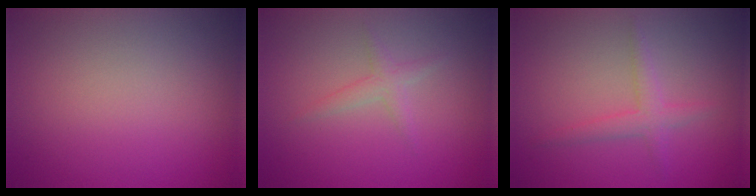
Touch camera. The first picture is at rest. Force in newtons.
{"total": 1.3, "press": 1.3, "slide": 0.1}
{"total": 2.0, "press": 2.0, "slide": 0.0}